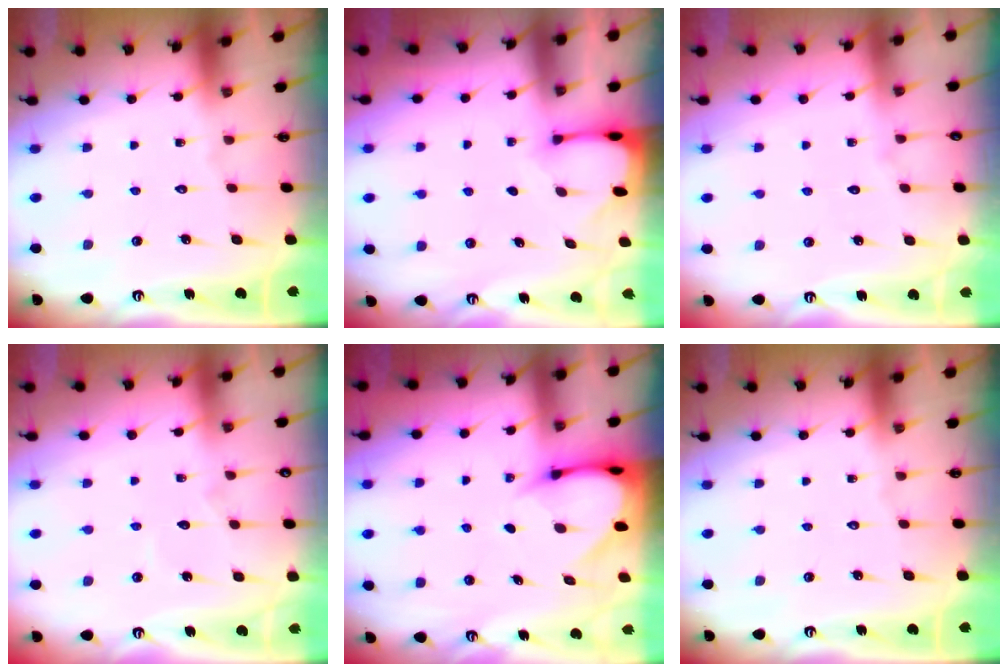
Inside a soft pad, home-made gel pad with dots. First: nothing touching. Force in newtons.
{"total": 2.7, "press": 2.7, "slide": 0.3}
{"total": 3.6, "press": 3.6, "slide": 0.4}
{"total": 3.7, "press": 3.7, "slide": 0.4}
{"total": 4.3, "press": 4.2, "slide": 0.3}
{"total": 0.0}